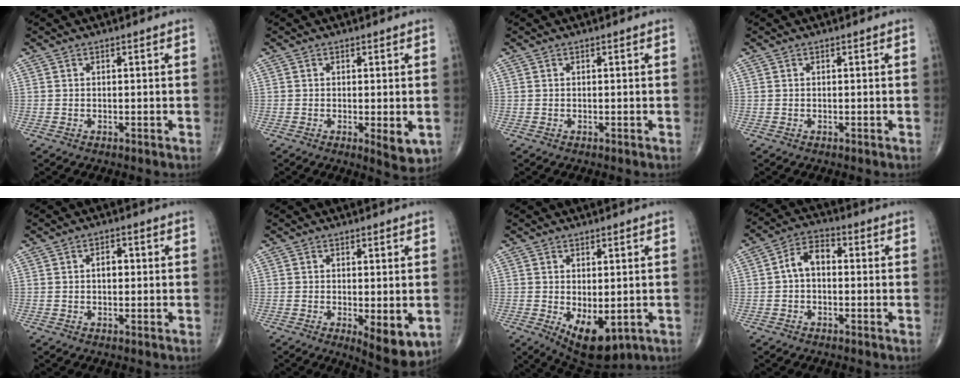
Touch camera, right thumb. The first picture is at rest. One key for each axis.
{"total": 4.4, "fx": -0.9, "fy": 1.6, "fz": 4.0, "tx": -0.053, "ty": -0.012, "tz": -0.009}
{"total": 0.0}
{"total": 0.0}
{"total": 2.5, "fx": 0.2, "fy": 1.6, "fz": 1.9, "tx": -0.021, "ty": 0.008, "tz": 0.000}
{"total": 7.3, "fx": -1.7, "fy": 2.6, "fz": 6.6, "tx": -0.089, "ty": -0.021, "tz": -0.020}
{"total": 9.3, "fx": -2.3, "fy": 4.7, "fz": 7.7, "tx": -0.102, "ty": -0.013, "tz": -0.016}
{"total": 5.9, "fx": -0.1, "fy": 3.8, "fz": 4.5, "tx": -0.071, "ty": 0.023, "tz": -0.014}